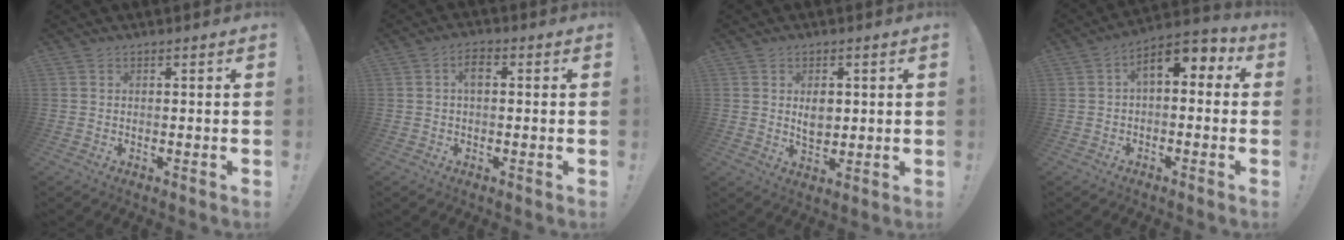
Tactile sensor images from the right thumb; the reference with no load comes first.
{"total": 3.4, "force": [0.4, 1.9, 2.8], "torque": [-0.048, 0.006, 0.003]}
{"total": 5.3, "force": [1.0, 3.9, 3.5], "torque": [-0.060, -0.005, 0.013]}
{"total": 8.1, "force": [2.1, 4.1, 6.6], "torque": [-0.097, -0.006, 0.041]}